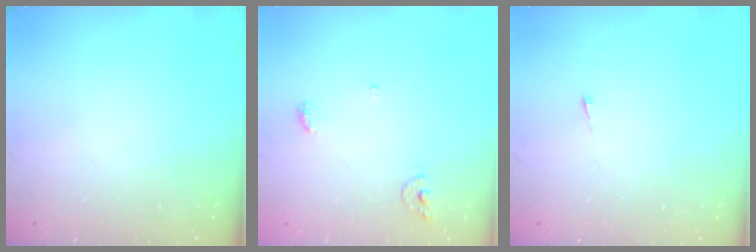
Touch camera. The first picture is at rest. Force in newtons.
{"total": 5.0, "press": 5.0, "slide": 0.4}
{"total": 2.7, "press": 2.7, "slide": 0.4}